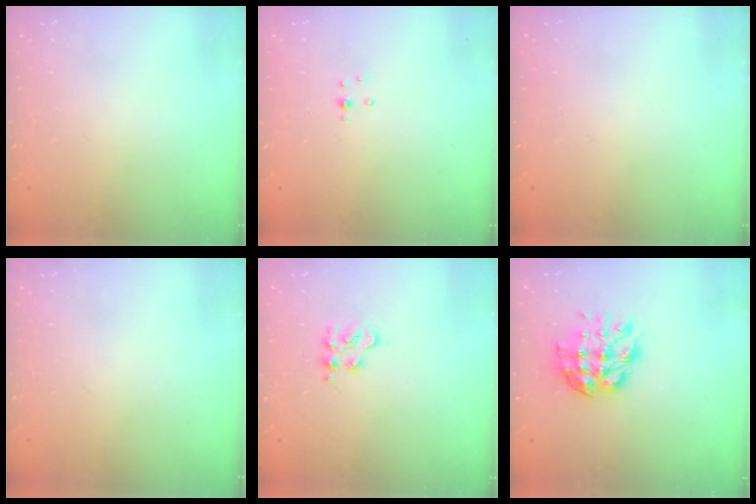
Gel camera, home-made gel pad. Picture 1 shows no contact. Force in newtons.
{"total": 2.5, "press": 2.3, "slide": 1.0}
{"total": 0.0}
{"total": 0.0}
{"total": 4.1, "press": 4.1, "slide": 0.4}
{"total": 11.1, "press": 11.0, "slide": 0.9}